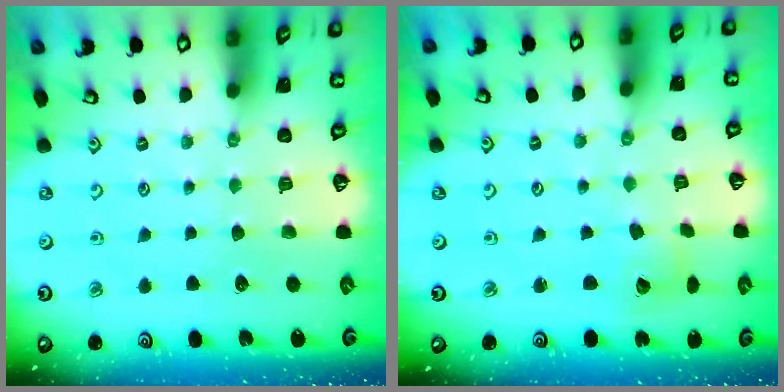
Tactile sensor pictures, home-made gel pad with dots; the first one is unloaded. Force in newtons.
{"total": 4.8, "press": 4.8, "slide": 0.6}